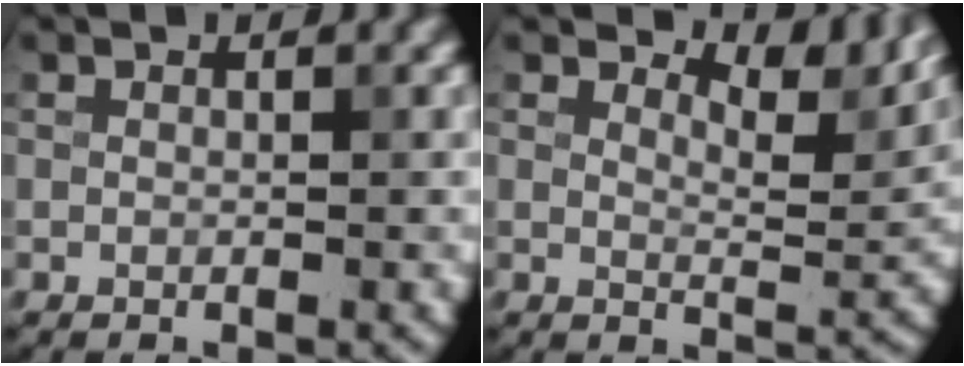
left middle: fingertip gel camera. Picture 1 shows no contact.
{"total": 6.1, "force": [5.0, 1.8, 3.0], "torque": [-0.040, 0.004, 0.068]}